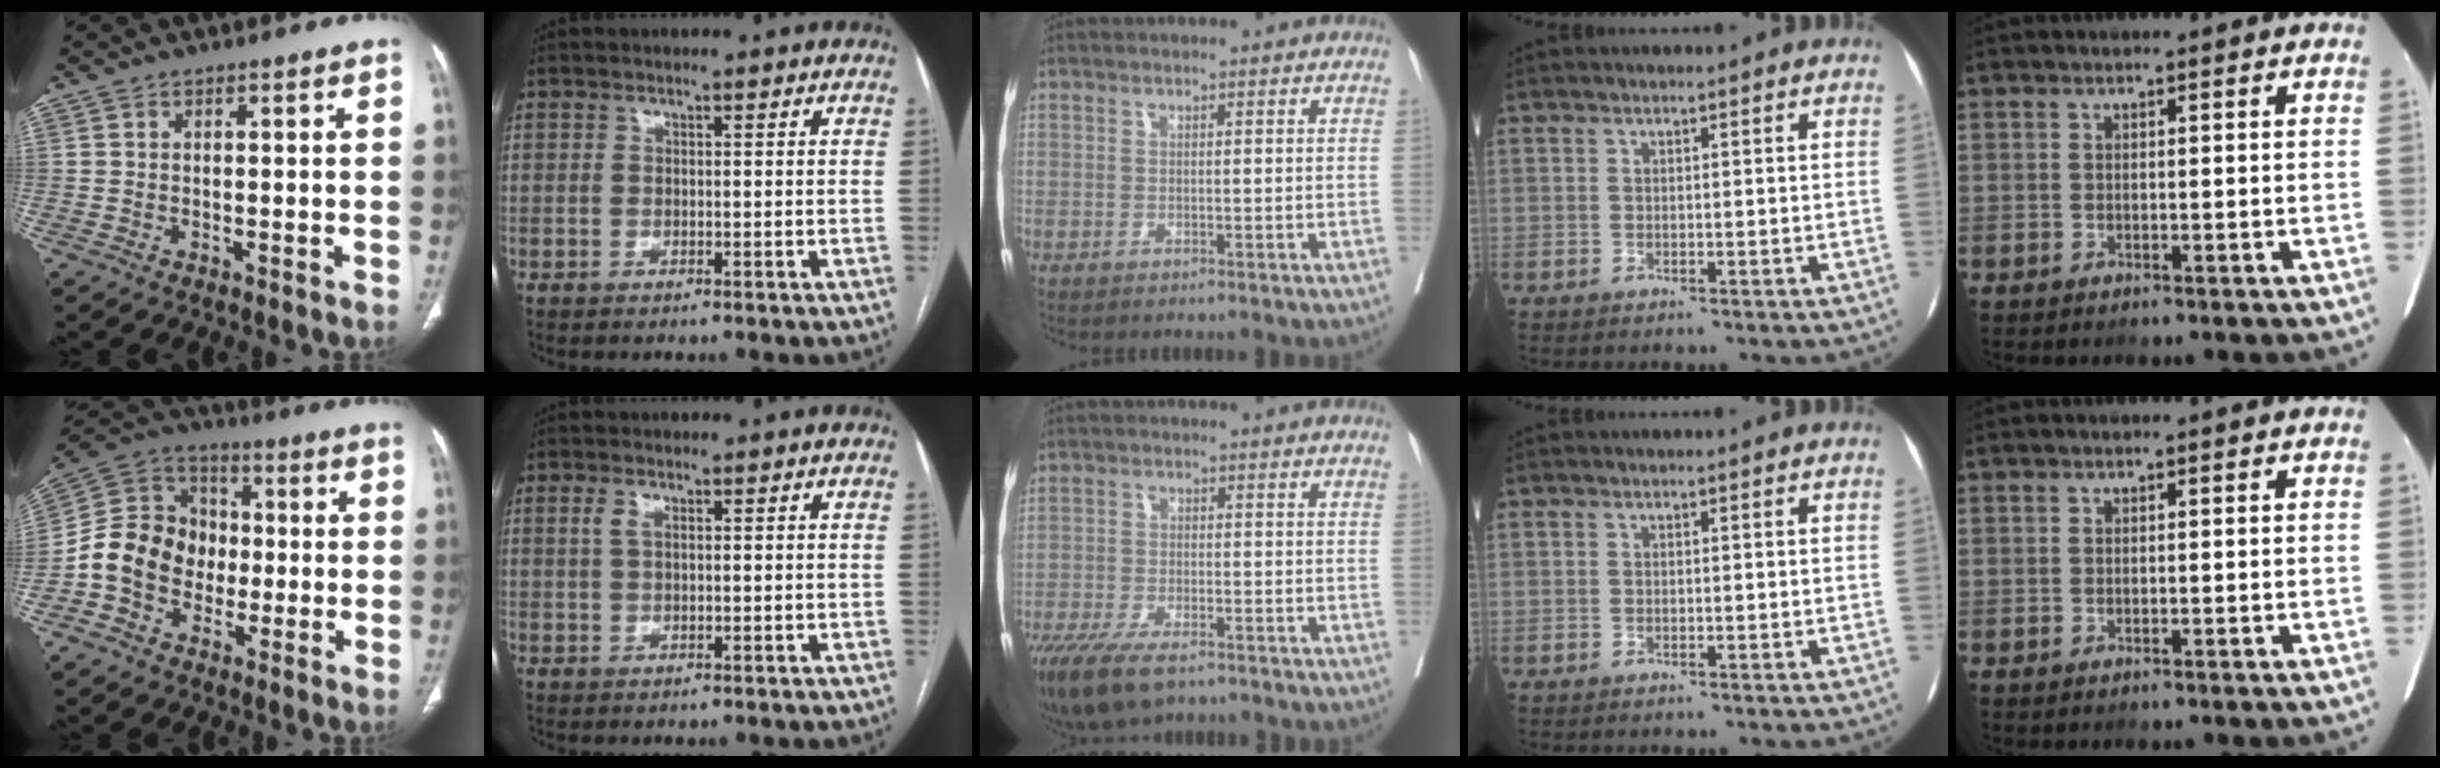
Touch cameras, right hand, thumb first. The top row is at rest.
{"thumb": {"total": 13.3, "force": [-2.8, 11.3, 6.3], "torque": [-0.087, 0.040, -0.061]}, "index": {"total": 1.8, "force": [0.7, 0.8, 1.4], "torque": [-0.033, 0.008, 0.017]}, "middle": {"total": 11.1, "force": [-8.0, 3.9, 6.6], "torque": [-0.117, -0.018, -0.131]}}